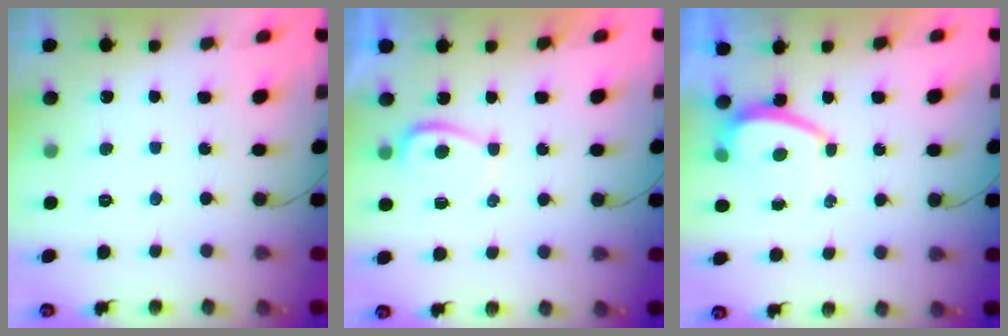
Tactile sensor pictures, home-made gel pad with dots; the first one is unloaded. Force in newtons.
{"total": 1.4, "press": 1.3, "slide": 0.5}
{"total": 1.2, "press": 1.1, "slide": 0.5}